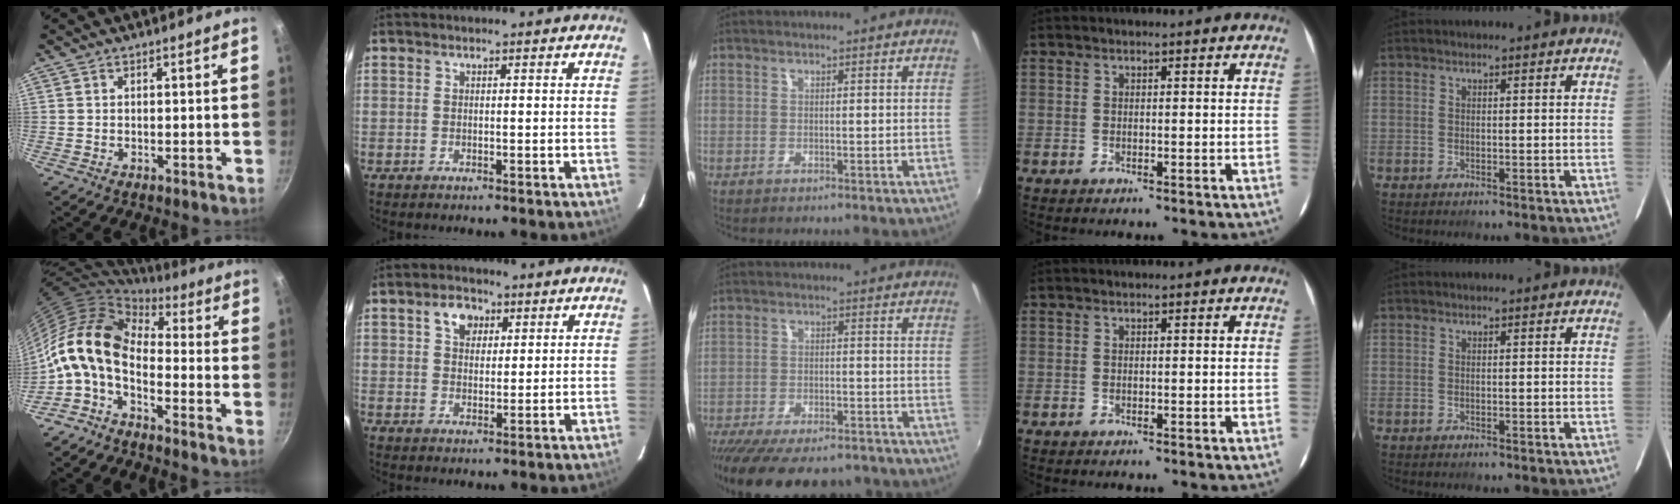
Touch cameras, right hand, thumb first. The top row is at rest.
{"thumb": {"total": 14.2, "force": [-2.5, 8.1, 11.4], "torque": [-0.205, 0.034, -0.067]}, "index": {"total": 4.8, "force": [2.1, 3.5, 2.5], "torque": [-0.036, 0.015, 0.038]}, "middle": {"total": 19.3, "force": [-15.8, 6.1, 9.3], "torque": [-0.191, -0.036, -0.227]}}